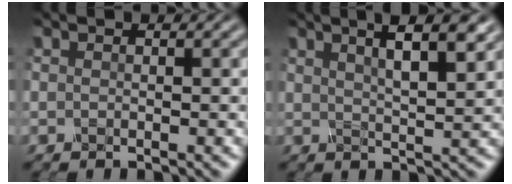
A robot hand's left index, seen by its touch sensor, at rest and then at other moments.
{"total": 7.0, "force": [3.7, 2.0, 5.6], "torque": [-0.057, 0.027, 0.034]}